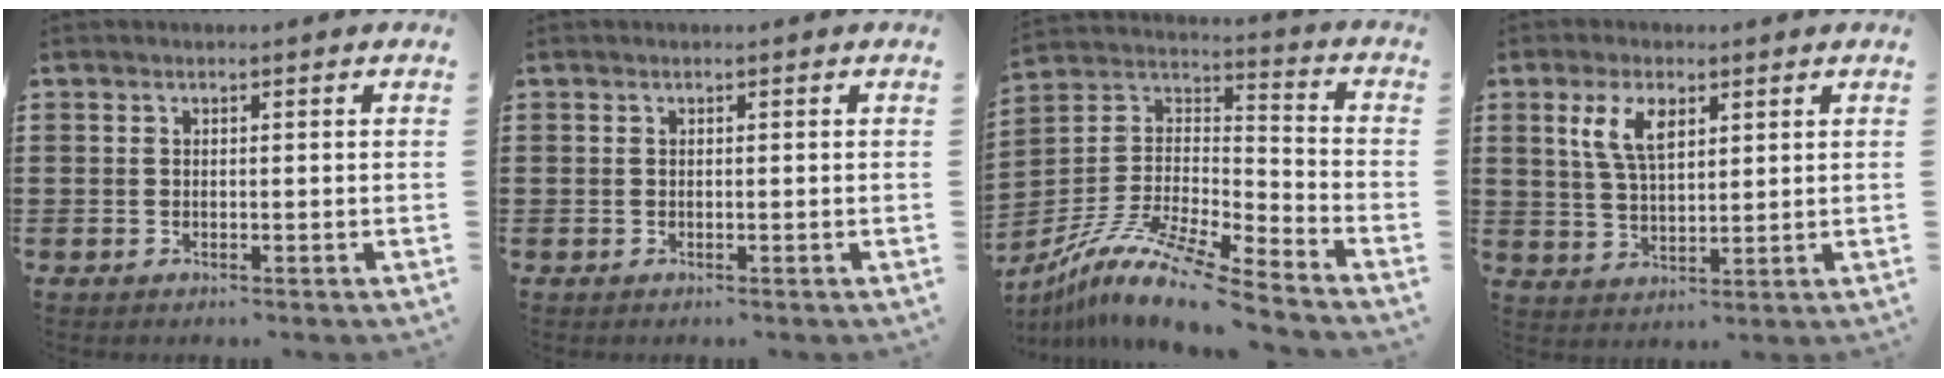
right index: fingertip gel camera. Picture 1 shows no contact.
{"total": 0.0}
{"total": 11.9, "force": [-9.7, 1.1, 6.8], "torque": [-0.148, 0.005, -0.194]}
{"total": 6.0, "force": [2.8, 2.7, 4.6], "torque": [-0.101, 0.009, 0.048]}